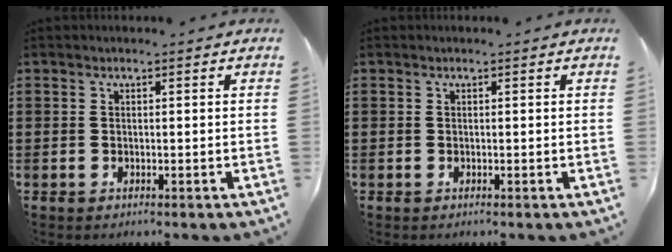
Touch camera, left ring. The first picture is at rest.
{"total": 0.0}